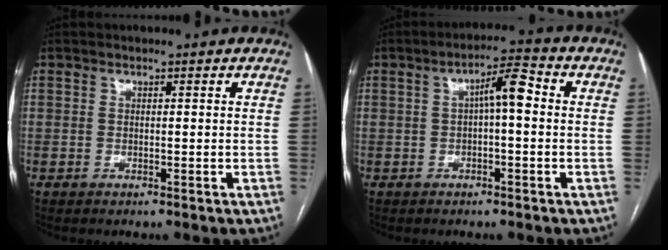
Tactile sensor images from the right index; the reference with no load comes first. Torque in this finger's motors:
{"motor_torque": [0.80, 0.03, 0.38, 0.09]}